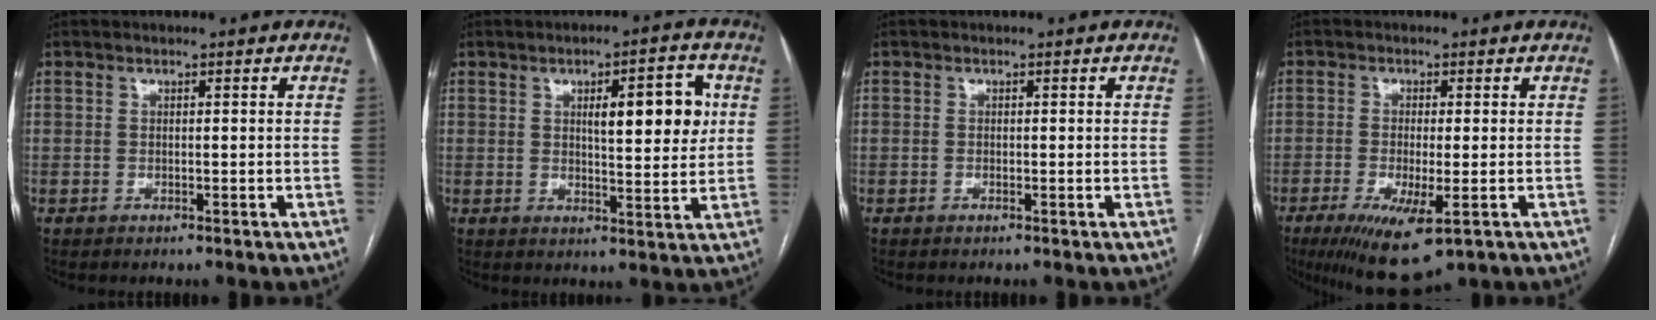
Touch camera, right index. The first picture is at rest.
{"total": 8.8, "force": [2.3, 2.2, 8.2], "torque": [-0.114, 0.009, 0.034]}
{"total": 0.0}
{"total": 9.5, "force": [-4.4, 2.1, 8.1], "torque": [-0.140, -0.026, -0.065]}